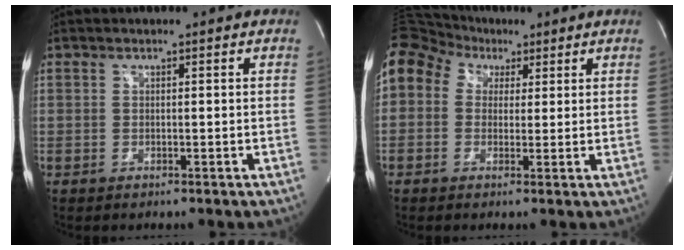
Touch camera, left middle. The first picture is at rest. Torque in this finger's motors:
{"motor_torque": [2.15, 0.01, 1.06, 0.21]}